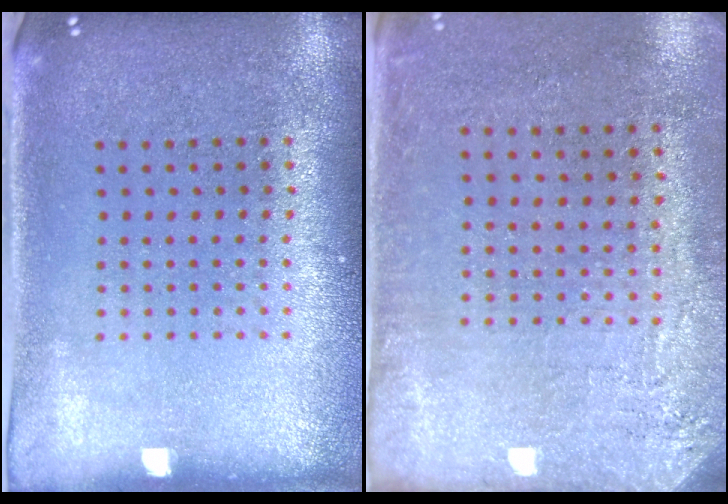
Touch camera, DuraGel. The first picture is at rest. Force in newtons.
{"total": 2.7, "press": 2.3, "slide": 1.4}